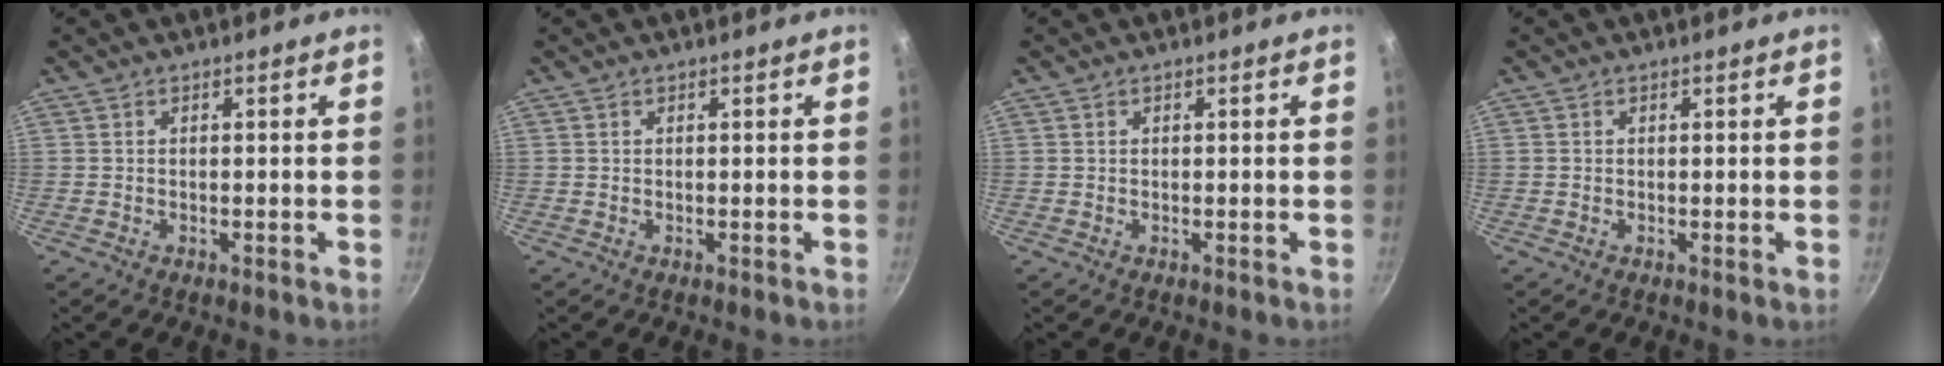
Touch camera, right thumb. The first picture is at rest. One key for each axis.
{"total": 0.0}
{"total": 0.0}
{"total": 0.0}